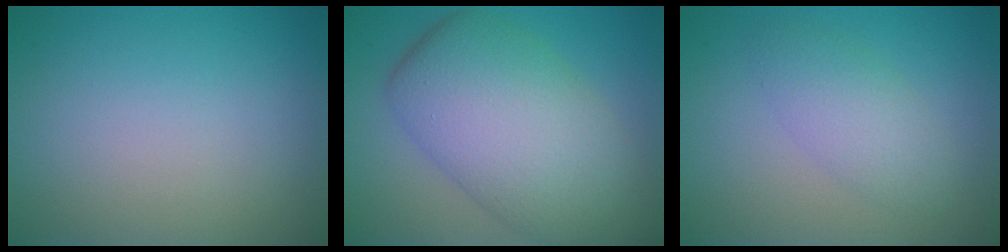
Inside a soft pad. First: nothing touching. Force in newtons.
{"total": 10.6, "press": 10.6, "slide": 0.4}
{"total": 3.0, "press": 3.0, "slide": 0.0}